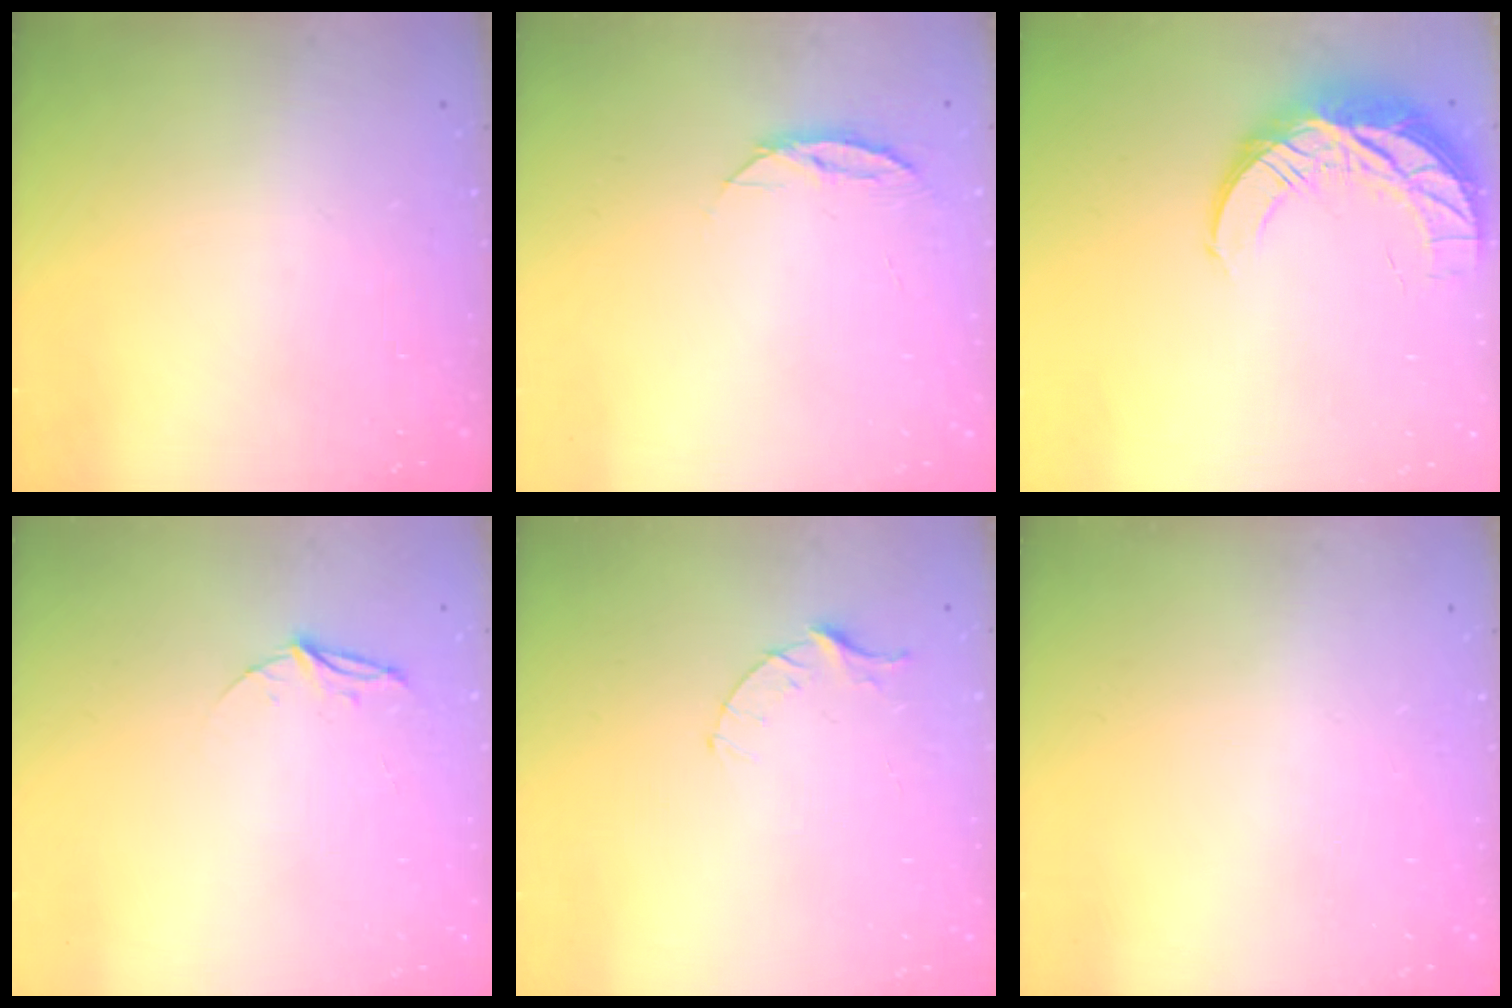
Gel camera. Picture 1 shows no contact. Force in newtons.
{"total": 4.4, "press": 4.3, "slide": 0.5}
{"total": 11.6, "press": 11.6, "slide": 0.9}
{"total": 4.4, "press": 4.4, "slide": 0.4}
{"total": 3.4, "press": 3.4, "slide": 0.4}
{"total": 0.0}